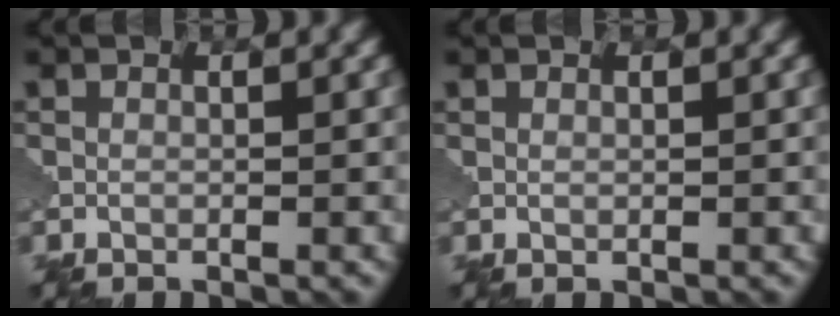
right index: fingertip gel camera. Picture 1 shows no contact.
{"total": 0.0}